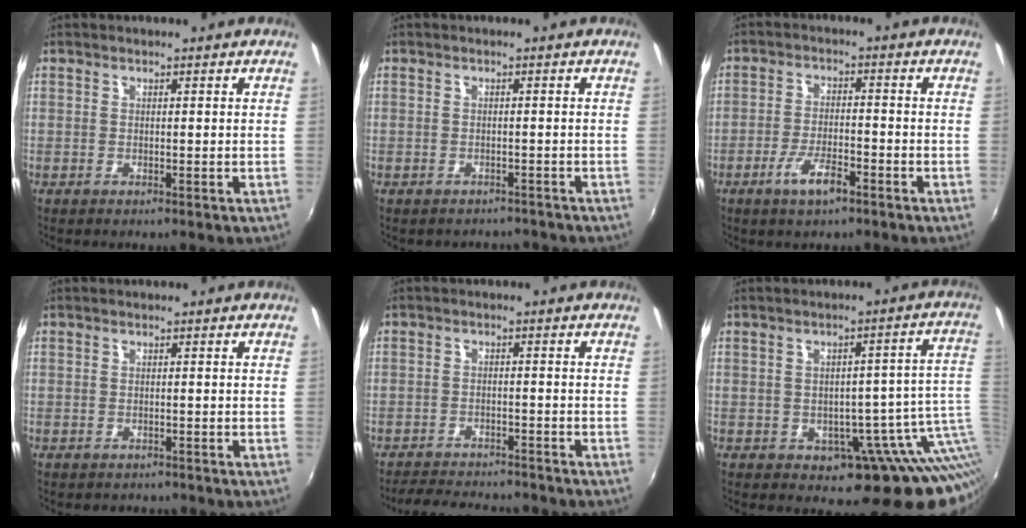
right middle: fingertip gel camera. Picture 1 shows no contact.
{"total": 4.5, "force": [-4.0, 1.8, 0.9], "torque": [-0.017, -0.010, -0.050]}
{"total": 6.1, "force": [-3.8, 1.7, 4.5], "torque": [-0.096, -0.006, -0.068]}
{"total": 1.3, "force": [-1.1, 0.8, 0.1], "torque": [-0.007, -0.004, -0.014]}
{"total": 9.7, "force": [-8.9, 2.2, 3.1], "torque": [-0.081, -0.004, -0.132]}
{"total": 12.4, "force": [-2.7, 7.6, 9.4], "torque": [-0.101, 0.003, -0.021]}